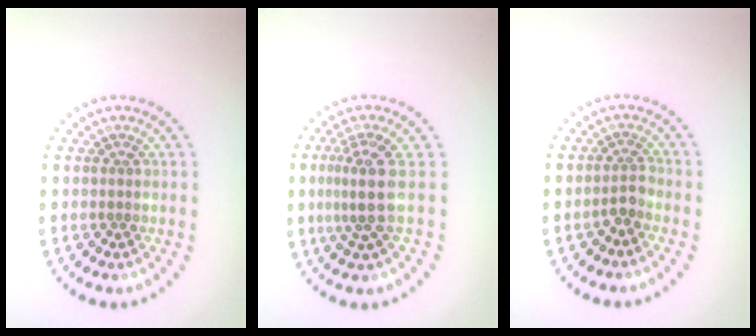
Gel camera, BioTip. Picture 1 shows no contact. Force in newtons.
{"total": 3.0, "press": 2.1, "slide": 2.1}
{"total": 1.6, "press": 1.1, "slide": 1.2}